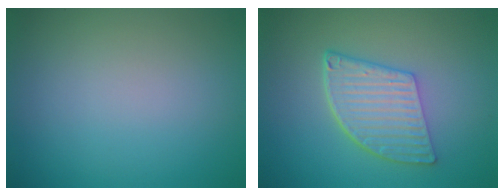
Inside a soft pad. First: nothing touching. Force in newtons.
{"total": 5.6, "press": 4.1, "slide": 3.7}